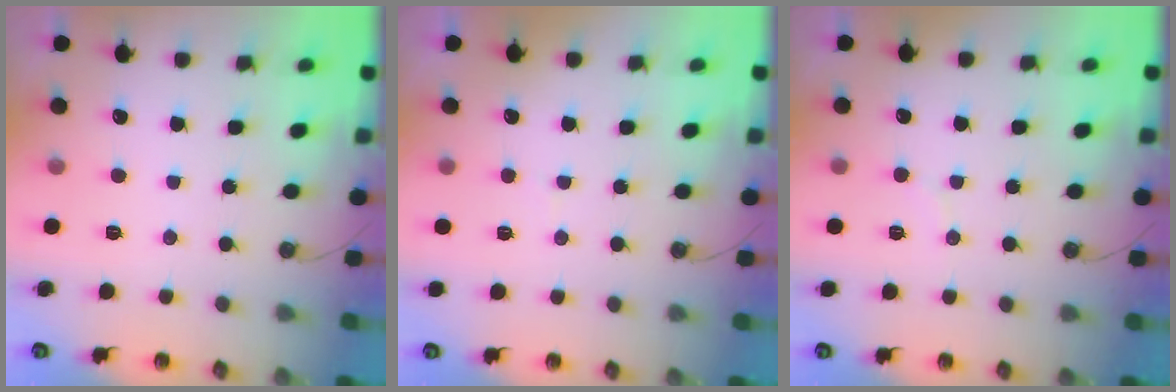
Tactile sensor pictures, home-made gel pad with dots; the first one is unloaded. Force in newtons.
{"total": 2.8, "press": 2.6, "slide": 1.0}
{"total": 3.0, "press": 3.0, "slide": 0.3}